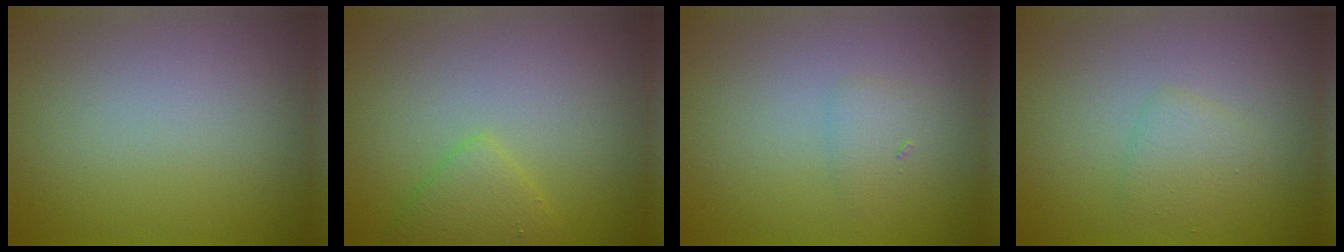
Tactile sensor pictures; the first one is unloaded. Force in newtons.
{"total": 2.2, "press": 2.2, "slide": 0.2}
{"total": 1.2, "press": 1.2, "slide": 0.1}
{"total": 1.6, "press": 1.6, "slide": 0.1}